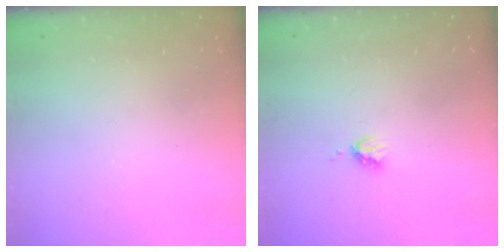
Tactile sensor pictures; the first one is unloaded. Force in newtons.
{"total": 2.9, "press": 2.9, "slide": 0.3}